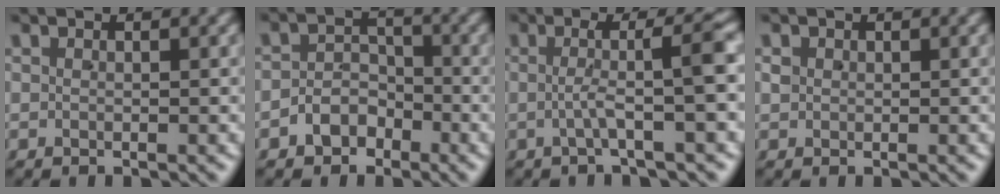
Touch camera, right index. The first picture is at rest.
{"total": 3.7, "force": [-2.5, 2.7, 0.5], "torque": [0.001, 0.001, -0.048]}
{"total": 3.7, "force": [-0.8, -0.6, 3.6], "torque": [-0.057, 0.003, -0.011]}
{"total": 0.6, "force": [0.2, 0.6, 0.1], "torque": [0.001, -0.002, 0.008]}